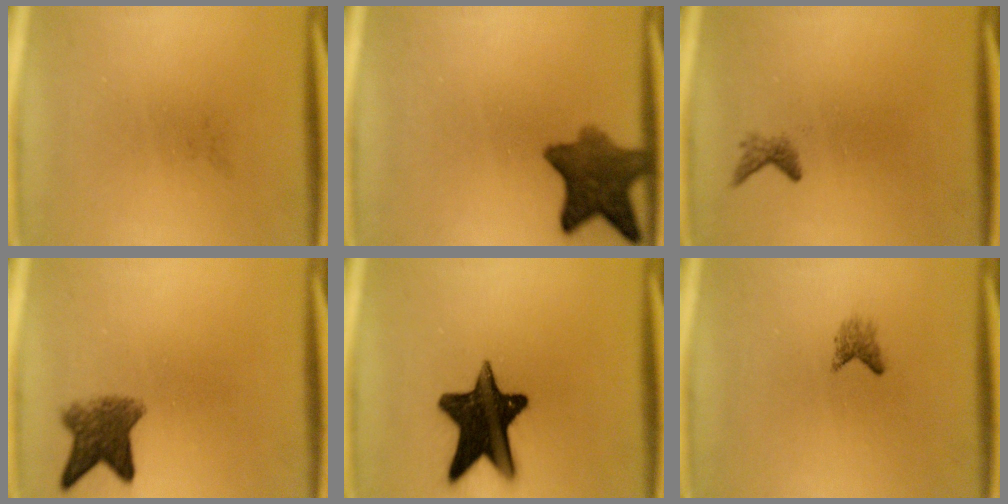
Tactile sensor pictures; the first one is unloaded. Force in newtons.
{"total": 8.6}
{"total": 1.1}
{"total": 5.7}
{"total": 16.5}
{"total": 1.4}